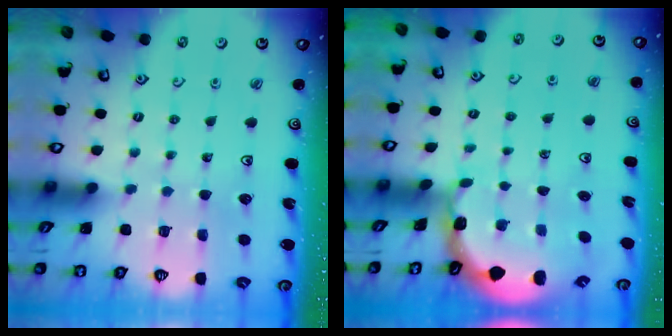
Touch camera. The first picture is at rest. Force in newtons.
{"total": 1.0, "press": 1.0, "slide": 0.2}